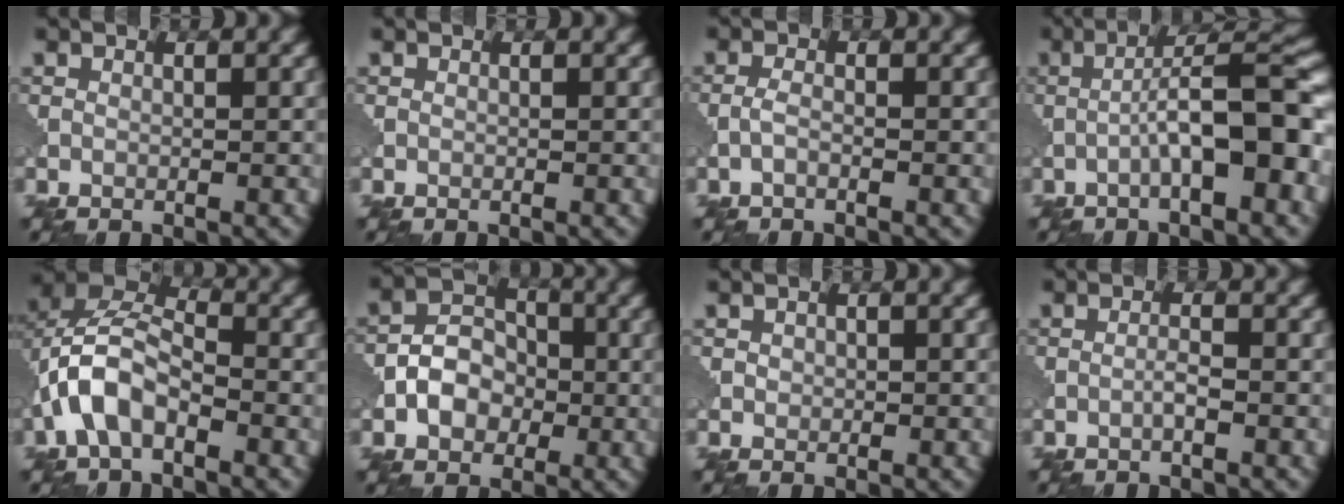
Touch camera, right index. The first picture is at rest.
{"total": 0.0}
{"total": 1.1, "force": [-0.6, 0.4, 0.9], "torque": [-0.022, 0.002, -0.017]}
{"total": 8.3, "force": [-1.9, 1.9, 7.8], "torque": [-0.112, 0.021, -0.034]}
{"total": 6.0, "force": [-2.2, 3.3, 4.5], "torque": [-0.090, 0.018, -0.050]}
{"total": 4.3, "force": [-1.2, 3.3, 2.4], "torque": [-0.032, 0.005, -0.023]}
{"total": 0.7, "force": [0.2, 0.6, 0.2], "torque": [-0.003, 0.000, 0.001]}
{"total": 1.1, "force": [-0.5, 0.0, 1.0], "torque": [-0.018, 0.004, -0.011]}